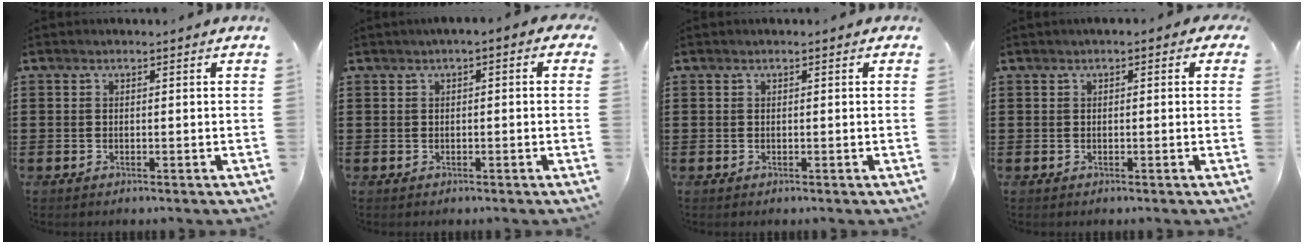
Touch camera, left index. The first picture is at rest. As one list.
[{"total": 1.2, "force": [-0.4, 0.4, 1.0], "torque": [-0.019, 0.002, -0.010]}, {"total": 0.0}, {"total": 0.9, "force": [-0.1, 0.5, 0.7], "torque": [-0.015, 0.004, -0.003]}]